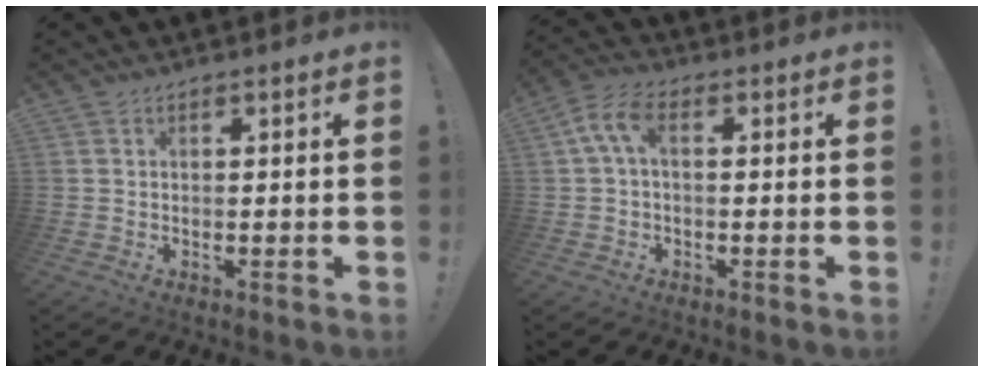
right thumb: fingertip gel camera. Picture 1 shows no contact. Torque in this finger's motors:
{"motor_torque": [0.30, 0.42, 0.46, -0.11, 0.36]}